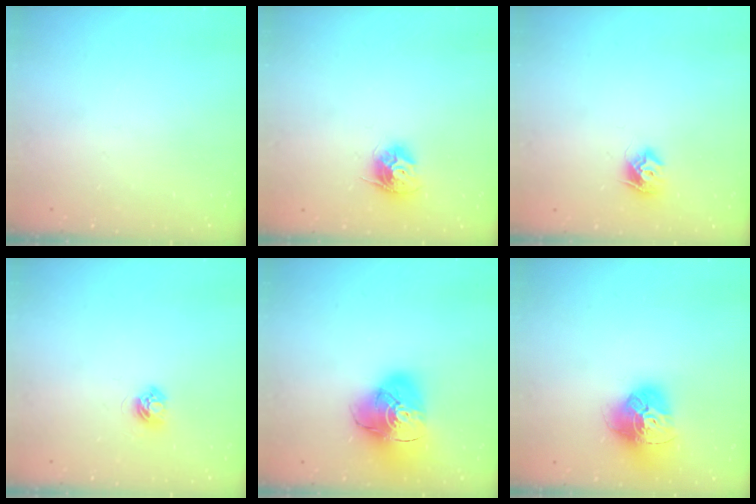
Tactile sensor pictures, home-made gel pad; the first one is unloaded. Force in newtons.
{"total": 10.1, "press": 10.1, "slide": 0.3}
{"total": 8.3, "press": 8.3, "slide": 0.5}
{"total": 4.4, "press": 4.4, "slide": 0.5}
{"total": 17.8, "press": 17.7, "slide": 1.9}
{"total": 16.6, "press": 16.6, "slide": 1.6}